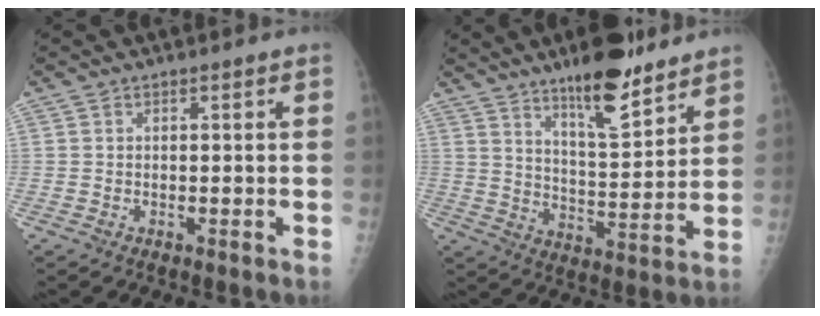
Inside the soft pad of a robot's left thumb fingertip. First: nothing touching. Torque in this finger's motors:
{"motor_torque": [3.62, 1.38, 1.12, -0.95, 0.10]}